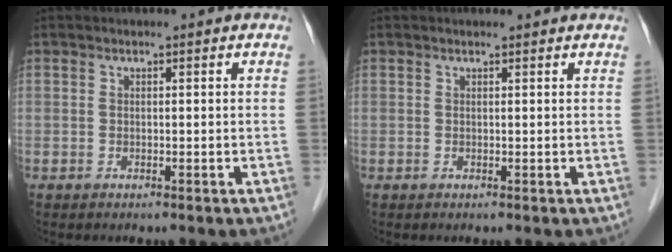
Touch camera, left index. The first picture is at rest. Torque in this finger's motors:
{"motor_torque": [0.37, -0.34, 0.02, 0.00]}